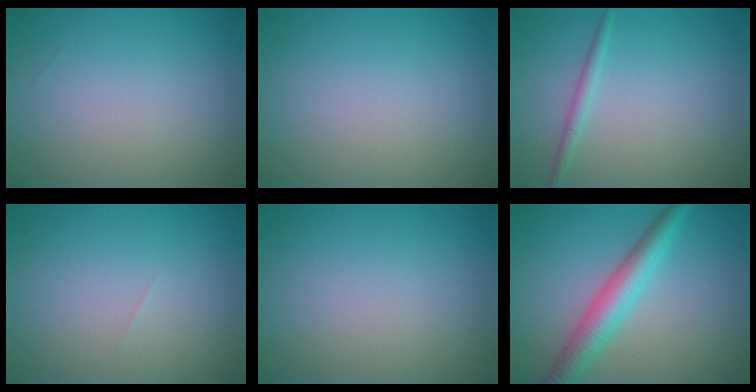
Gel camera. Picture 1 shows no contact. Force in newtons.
{"total": 0.0}
{"total": 1.2, "press": 1.2, "slide": 0.1}
{"total": 0.0}
{"total": 0.0}
{"total": 4.5, "press": 4.5, "slide": 0.1}